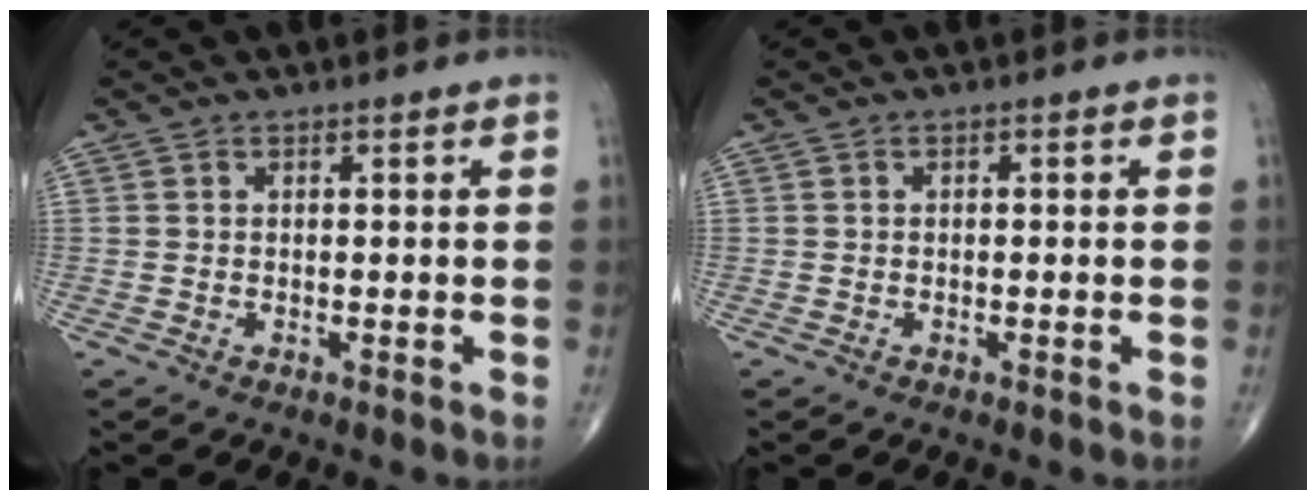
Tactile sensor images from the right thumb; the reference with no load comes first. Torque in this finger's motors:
{"motor_torque": [-0.15, -0.28, 0.05, 0.16, -0.01]}